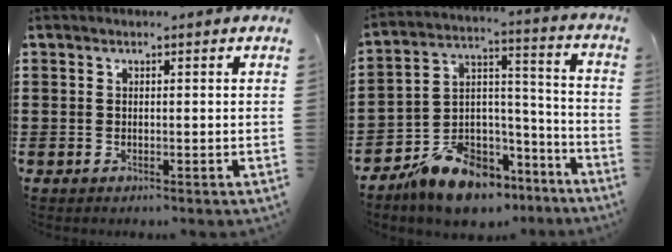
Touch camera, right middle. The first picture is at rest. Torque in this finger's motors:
{"motor_torque": [0.78, -0.64, 0.36, 0.21]}